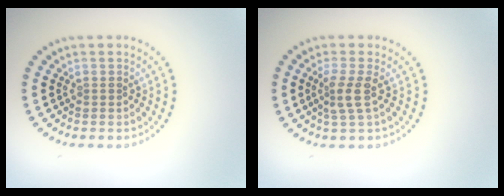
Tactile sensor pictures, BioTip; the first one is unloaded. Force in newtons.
{"total": 2.4, "press": 1.7, "slide": 1.6}